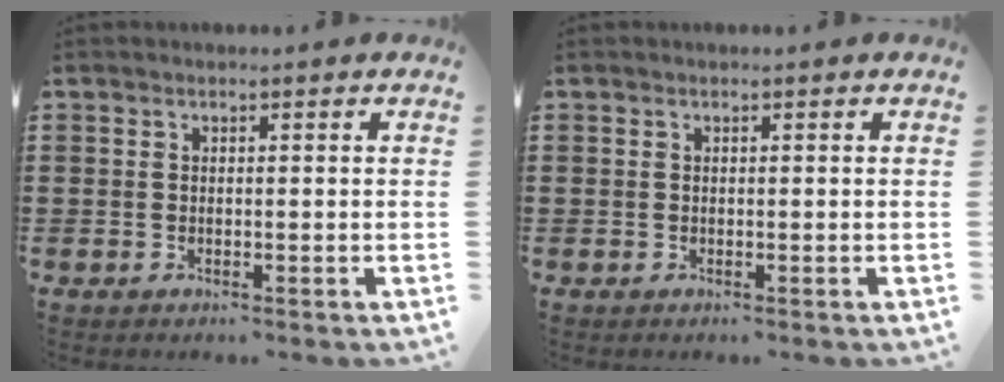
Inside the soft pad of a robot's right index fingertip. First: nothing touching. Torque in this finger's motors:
{"motor_torque": [1.82, 0.32, 0.00, 0.00]}